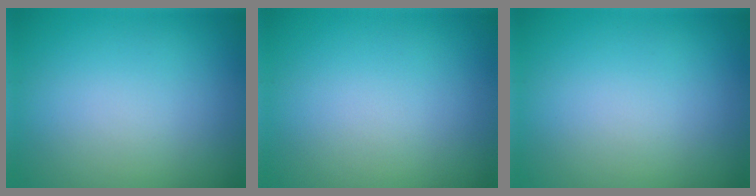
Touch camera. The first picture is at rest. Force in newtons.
{"total": 0.0}
{"total": 0.0}